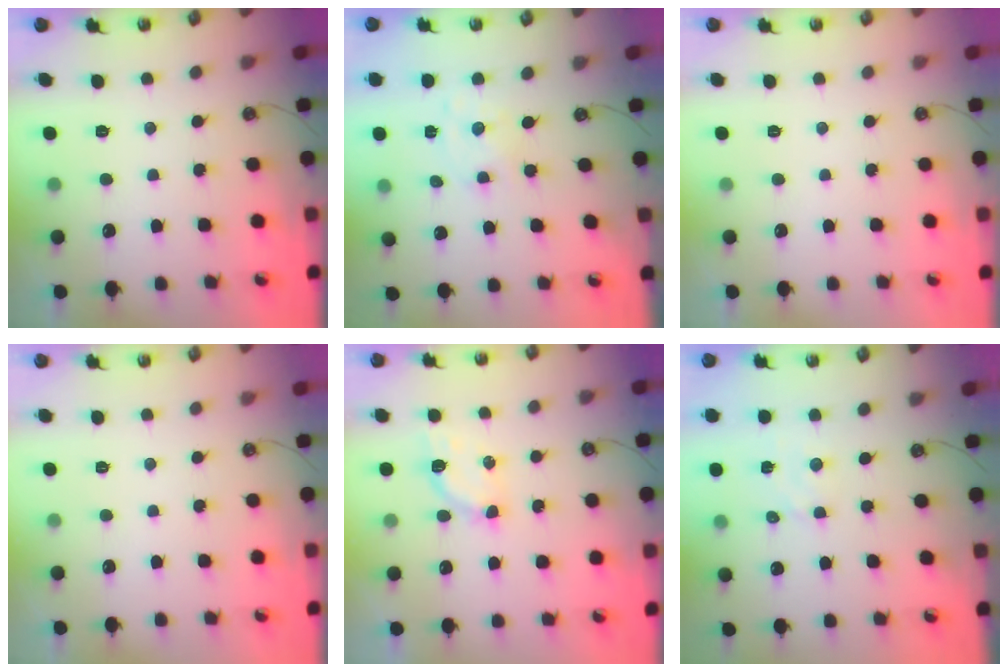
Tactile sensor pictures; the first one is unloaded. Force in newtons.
{"total": 1.5, "press": 1.5, "slide": 0.3}
{"total": 0.0}
{"total": 0.0}
{"total": 4.9, "press": 4.9, "slide": 0.5}
{"total": 2.7, "press": 2.7, "slide": 0.4}